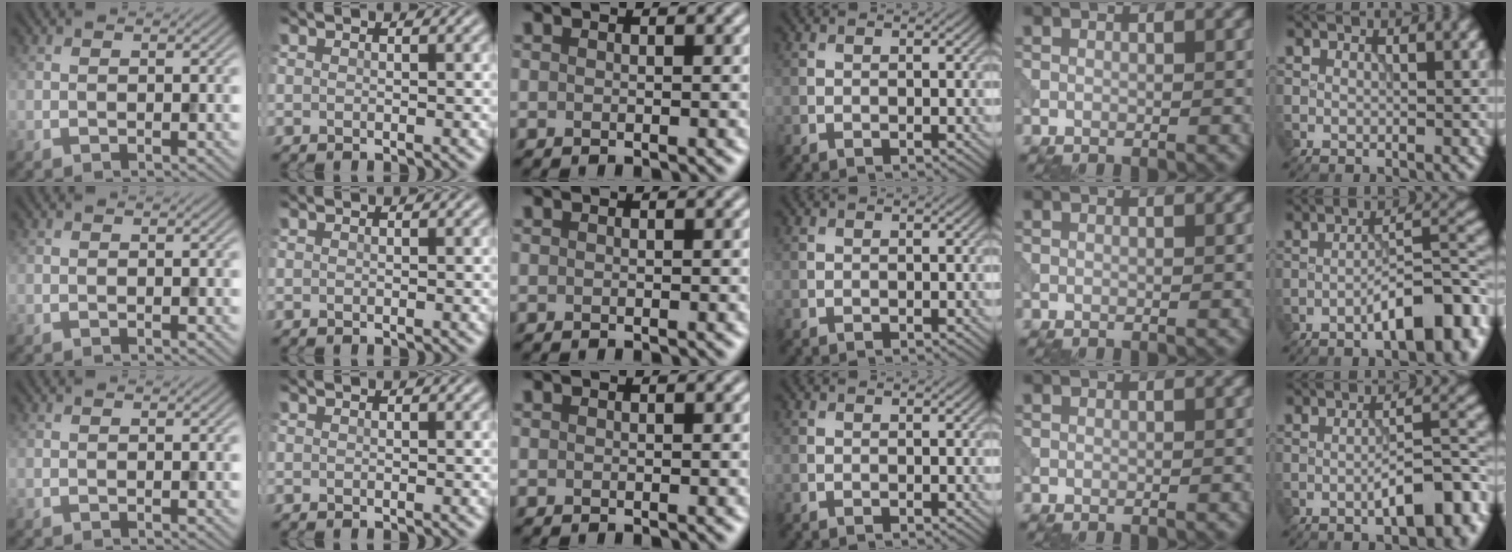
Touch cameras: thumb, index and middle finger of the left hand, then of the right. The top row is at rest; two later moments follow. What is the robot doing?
{"motion": "pour", "object": "beaker"}